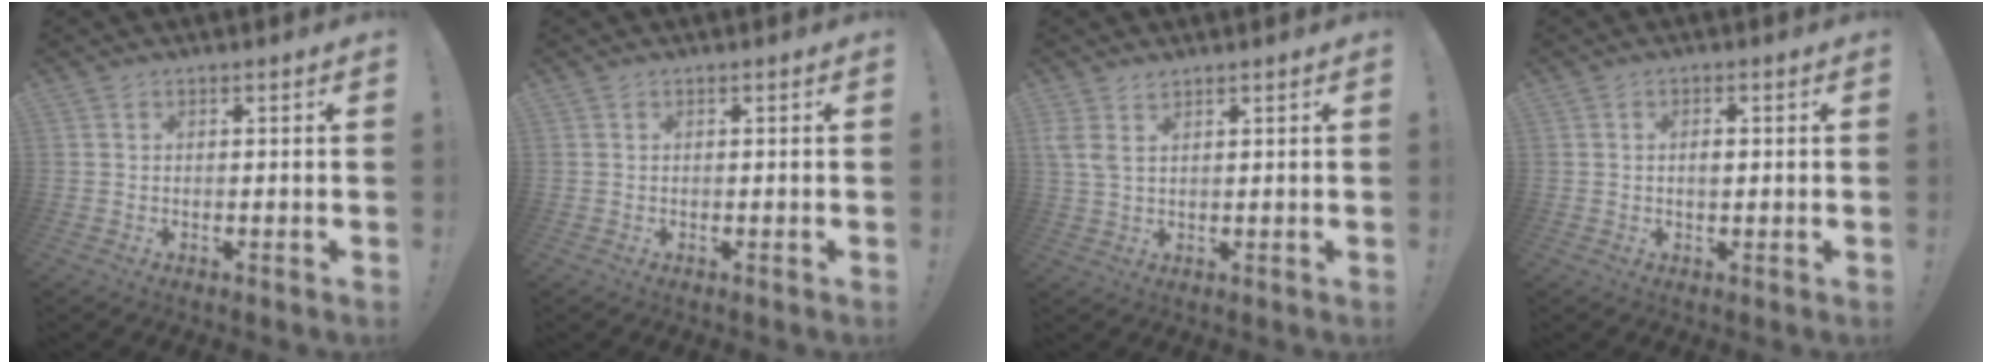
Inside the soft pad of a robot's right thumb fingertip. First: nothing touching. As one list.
[{"total": 0.0}, {"total": 3.4, "force": [2.1, 1.4, 2.3], "torque": [-0.042, -0.011, 0.039]}, {"total": 2.1, "force": [0.0, 1.0, 1.8], "torque": [-0.022, -0.001, -0.004]}]